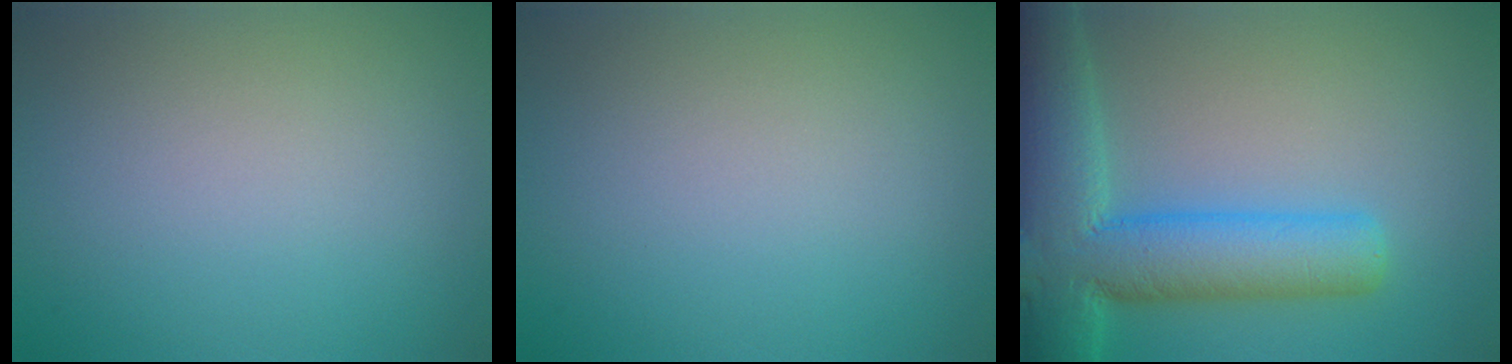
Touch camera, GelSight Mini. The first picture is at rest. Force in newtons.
{"total": 0.0}
{"total": 10.3, "press": 10.3, "slide": 0.5}